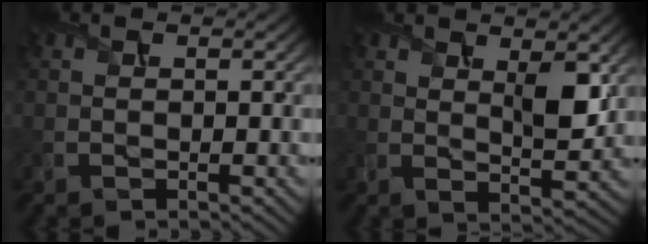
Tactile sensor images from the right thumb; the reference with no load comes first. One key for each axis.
{"total": 5.1, "fx": 2.2, "fy": 1.9, "fz": 4.2, "tx": -0.071, "ty": -0.008, "tz": 0.041}